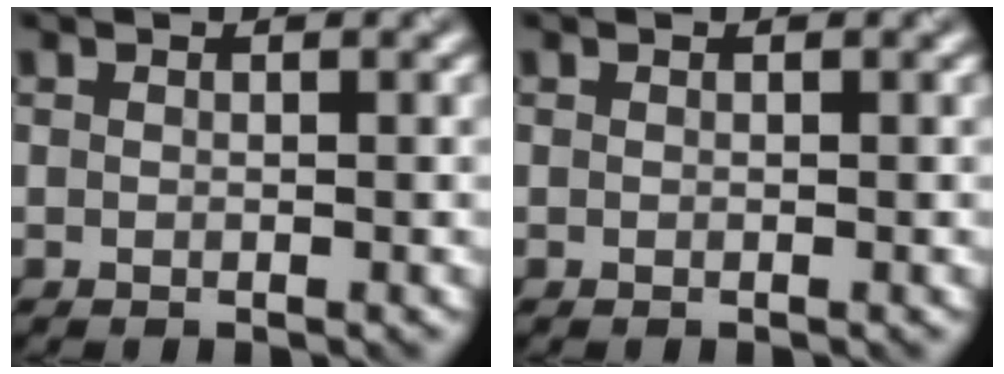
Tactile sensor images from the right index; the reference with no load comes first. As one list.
[{"total": 0.0}]